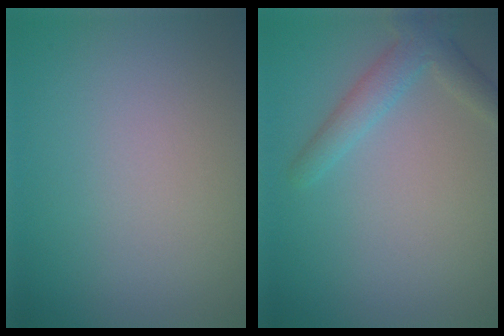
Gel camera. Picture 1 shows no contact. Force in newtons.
{"total": 2.8, "press": 2.8, "slide": 0.0}